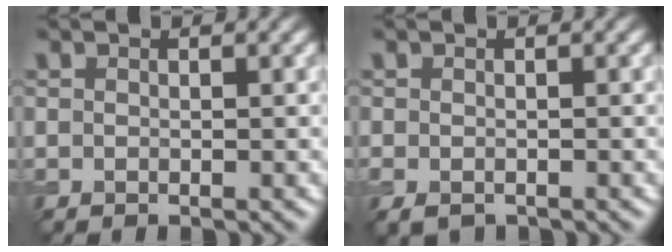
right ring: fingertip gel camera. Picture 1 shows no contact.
{"total": 1.5, "force": [-0.9, 0.8, 0.7], "torque": [-0.019, -0.011, -0.016]}